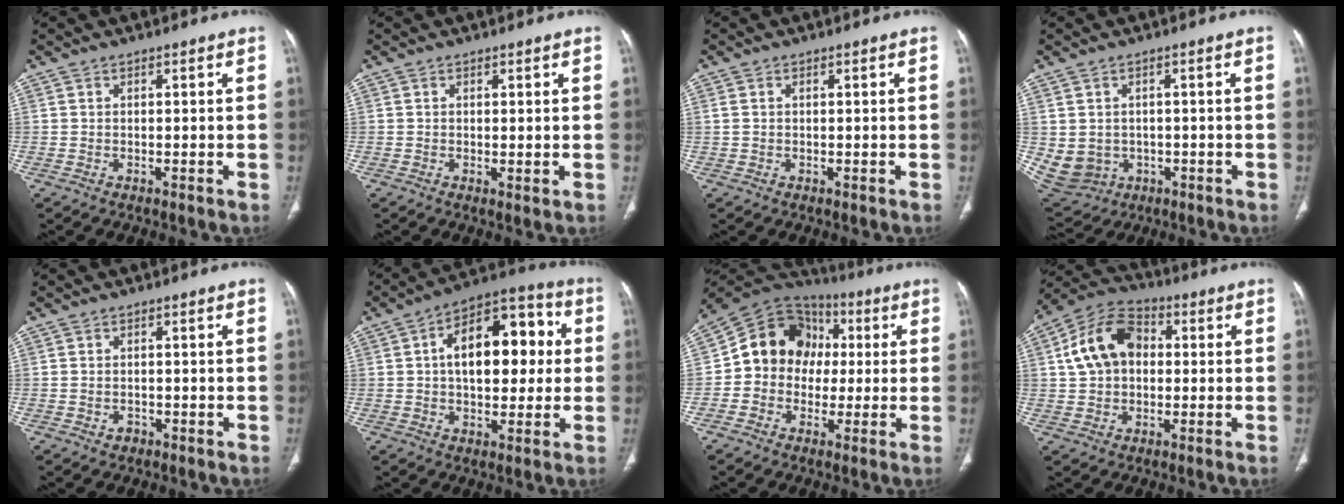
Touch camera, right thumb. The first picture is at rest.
{"total": 1.1, "force": [0.2, 0.3, 1.0], "torque": [-0.025, -0.007, 0.005]}
{"total": 1.0, "force": [0.1, 0.8, 0.7], "torque": [-0.022, 0.011, 0.006]}
{"total": 11.5, "force": [-1.7, 10.3, 4.9], "torque": [-0.124, 0.012, 0.000]}
{"total": 1.6, "force": [-0.6, 1.4, 0.7], "torque": [-0.010, 0.008, -0.003]}
{"total": 17.5, "force": [2.2, 9.9, 14.3], "torque": [-0.172, 0.030, 0.028]}
{"total": 14.8, "force": [0.7, 12.6, 7.7], "torque": [-0.093, 0.033, 0.000]}
{"total": 12.7, "force": [1.8, 9.3, 8.6], "torque": [-0.139, 0.025, 0.021]}